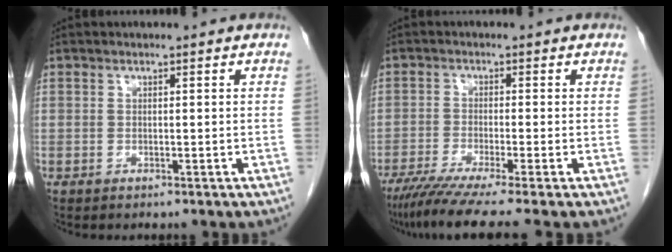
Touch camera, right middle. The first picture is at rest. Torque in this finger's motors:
{"motor_torque": [1.19, -0.95, 0.16, 0.11]}